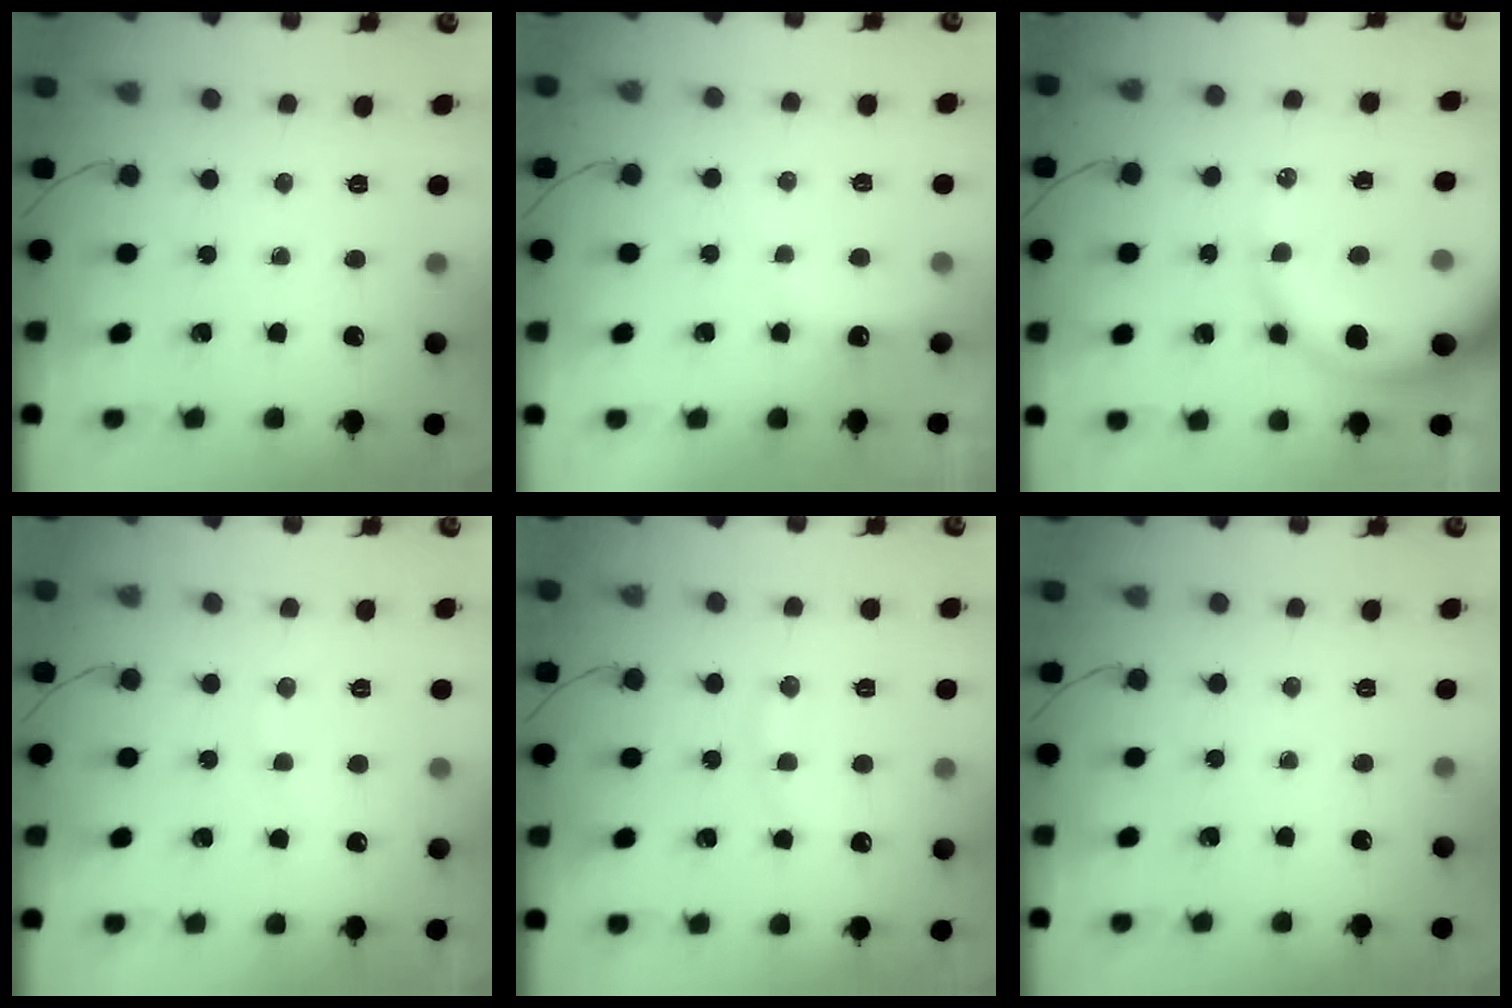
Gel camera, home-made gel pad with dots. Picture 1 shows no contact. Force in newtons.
{"total": 5.8, "press": 5.7, "slide": 1.0}
{"total": 14.2, "press": 13.7, "slide": 3.8}
{"total": 5.9, "press": 5.8, "slide": 1.2}
{"total": 8.1, "press": 8.0, "slide": 1.0}
{"total": 0.0}